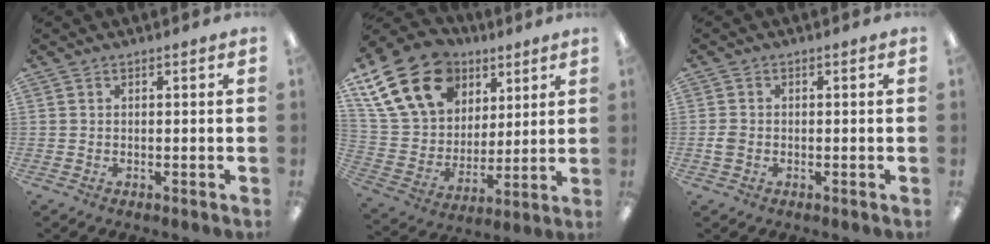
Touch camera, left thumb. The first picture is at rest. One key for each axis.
{"total": 22.9, "fx": 11.5, "fy": 16.3, "fz": 11.3, "tx": -0.222, "ty": -0.039, "tz": 0.217}
{"total": 2.2, "fx": -0.6, "fy": 1.7, "fz": 1.2, "tx": -0.020, "ty": 0.003, "tz": -0.010}